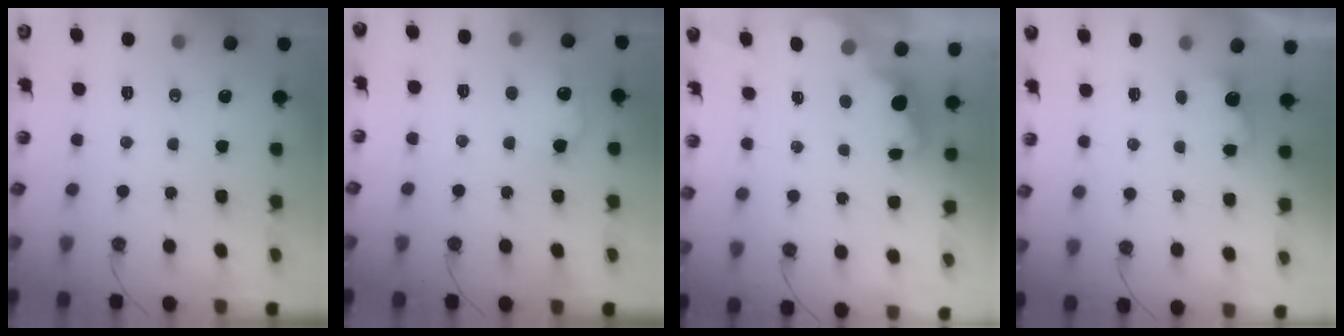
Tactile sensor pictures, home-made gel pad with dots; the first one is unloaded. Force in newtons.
{"total": 9.9, "press": 9.9, "slide": 0.2}
{"total": 2.4, "press": 2.4, "slide": 0.5}
{"total": 2.6, "press": 2.4, "slide": 1.0}